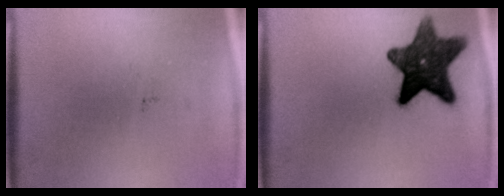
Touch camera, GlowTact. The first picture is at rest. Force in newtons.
{"total": 12.4}